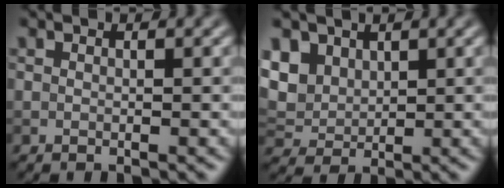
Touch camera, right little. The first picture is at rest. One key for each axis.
{"total": 4.9, "fx": 2.2, "fy": 3.7, "fz": 2.5, "tx": -0.081, "ty": 0.009, "tz": 0.049}